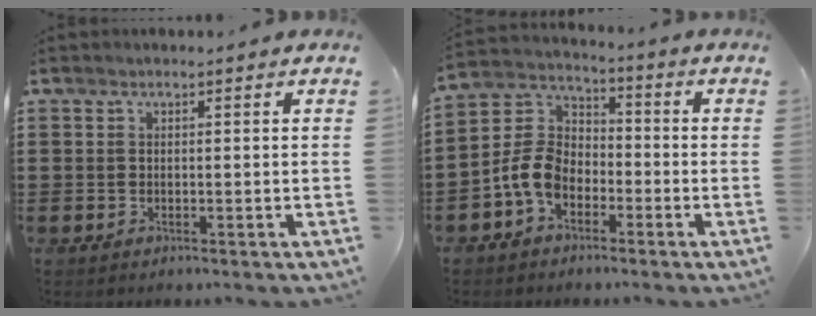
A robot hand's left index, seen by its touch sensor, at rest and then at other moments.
{"total": 7.6, "force": [-3.7, 5.0, 4.3], "torque": [-0.128, 0.003, -0.084]}